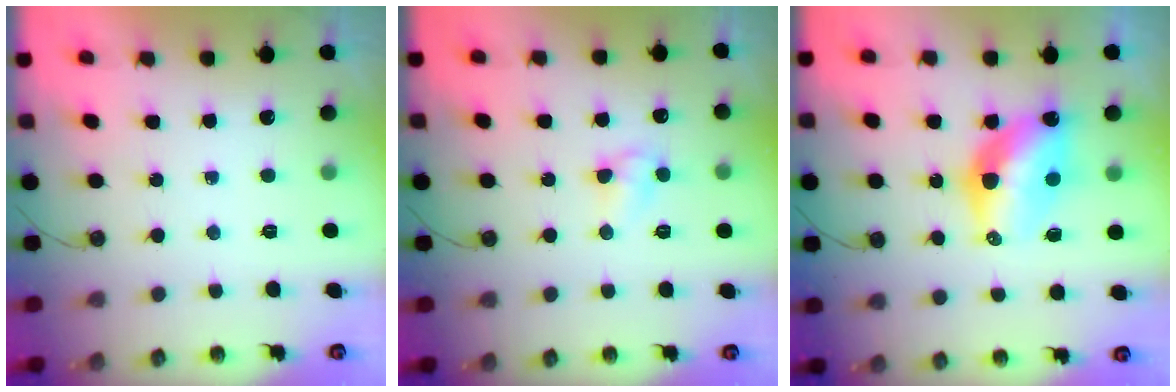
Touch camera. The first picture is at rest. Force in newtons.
{"total": 4.4, "press": 4.4, "slide": 0.7}
{"total": 11.3, "press": 11.3, "slide": 1.0}